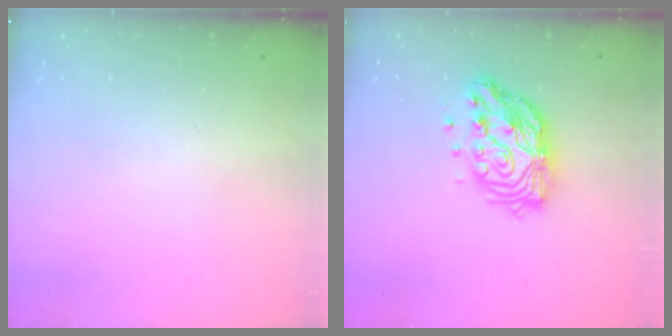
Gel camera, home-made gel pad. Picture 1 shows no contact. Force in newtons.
{"total": 13.4, "press": 13.4, "slide": 1.2}